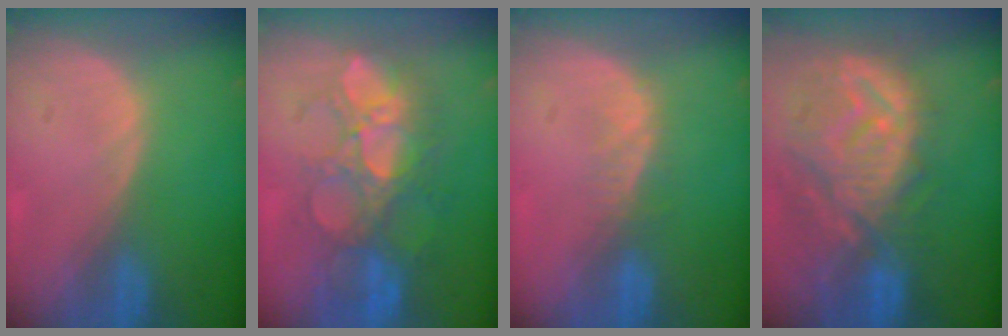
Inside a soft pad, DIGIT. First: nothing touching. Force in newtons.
{"total": 10.0, "press": 9.3, "slide": 3.6}
{"total": 2.8, "press": 2.3, "slide": 1.7}
{"total": 12.4, "press": 11.0, "slide": 5.6}